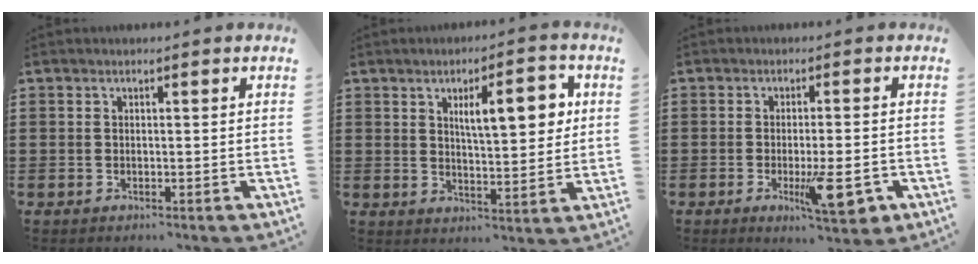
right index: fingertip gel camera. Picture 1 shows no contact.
{"total": 8.3, "force": [2.7, 2.4, 7.5], "torque": [-0.114, -0.005, 0.038]}
{"total": 8.0, "force": [-2.7, 2.0, 7.2], "torque": [-0.131, -0.014, -0.041]}